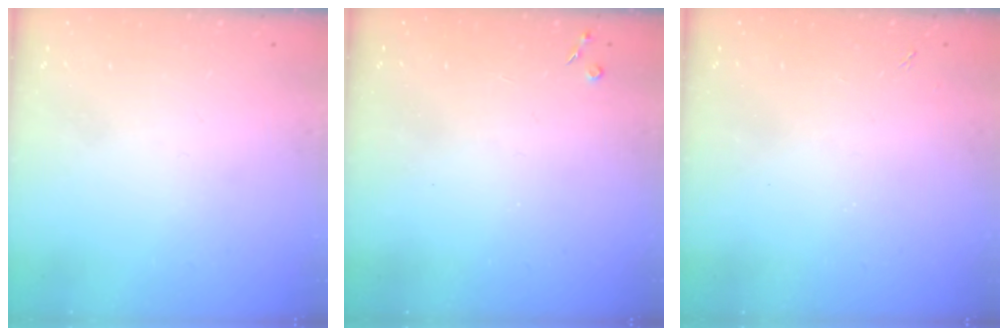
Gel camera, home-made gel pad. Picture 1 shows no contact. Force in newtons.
{"total": 2.8, "press": 2.8, "slide": 0.5}
{"total": 1.7, "press": 1.6, "slide": 0.3}